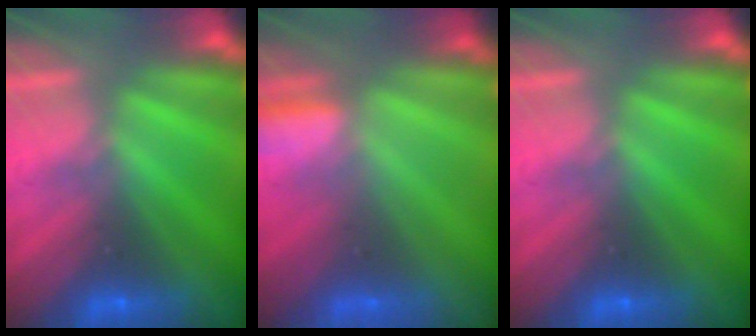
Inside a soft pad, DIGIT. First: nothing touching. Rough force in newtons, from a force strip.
{"total": 2.9}
{"total": 0.0}